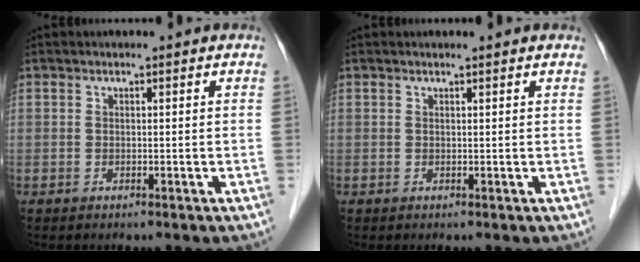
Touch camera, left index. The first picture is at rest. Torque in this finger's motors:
{"motor_torque": [0.11, -0.17, -0.08, 0.00]}